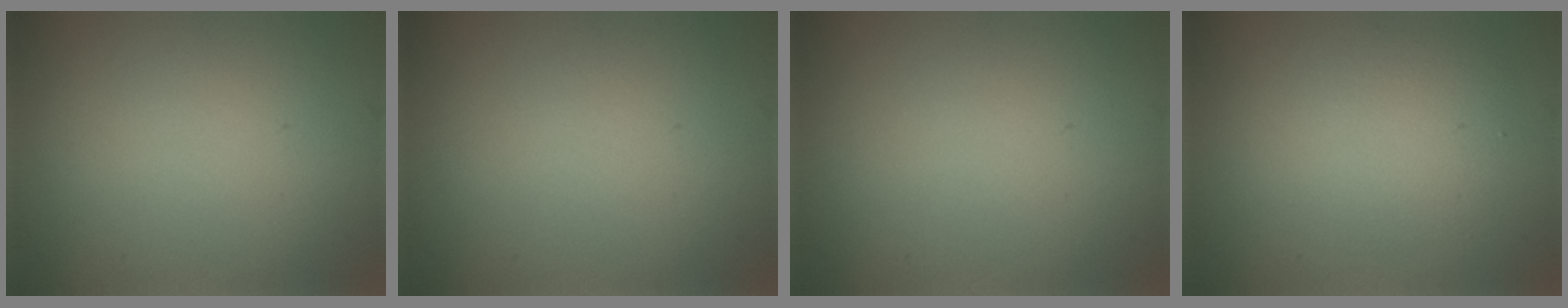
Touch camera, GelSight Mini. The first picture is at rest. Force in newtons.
{"total": 0.0}
{"total": 0.0}
{"total": 3.8, "press": 3.8, "slide": 0.1}